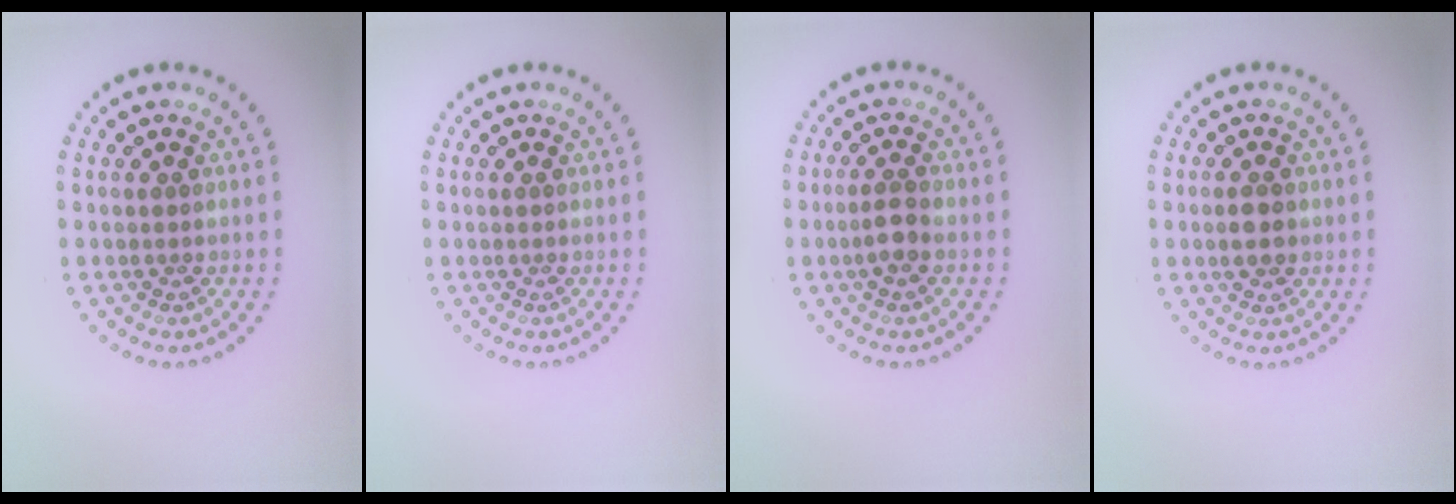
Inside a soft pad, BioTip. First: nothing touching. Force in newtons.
{"total": 0.0}
{"total": 1.9, "press": 1.8, "slide": 0.7}
{"total": 1.8, "press": 1.8, "slide": 0.1}